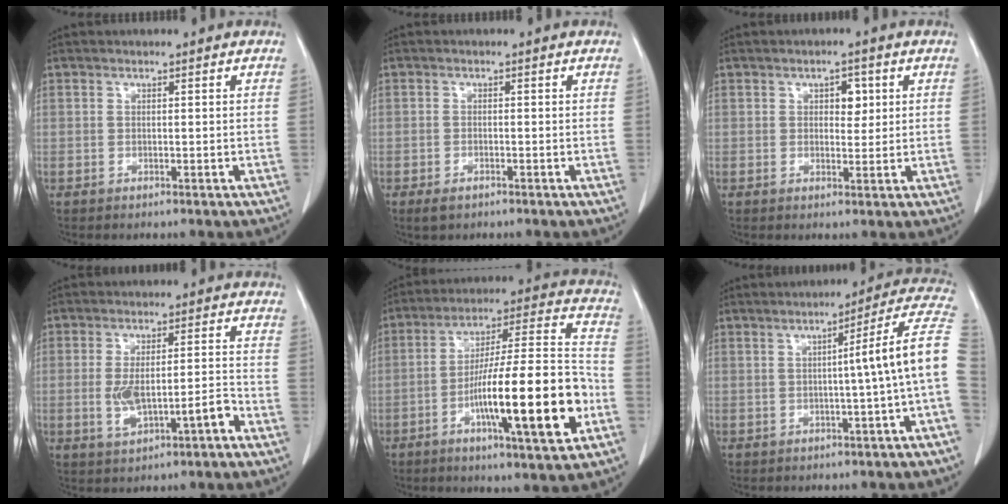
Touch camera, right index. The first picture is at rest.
{"total": 1.9, "force": [-1.2, 0.9, 1.2], "torque": [-0.024, -0.002, -0.012]}
{"total": 2.9, "force": [0.9, 1.7, 2.2], "torque": [-0.028, 0.003, 0.013]}
{"total": 7.5, "force": [-2.5, 2.0, 6.8], "torque": [-0.127, 0.014, -0.031]}
{"total": 20.3, "force": [-6.6, 1.8, 19.1], "torque": [-0.297, 0.004, -0.099]}
{"total": 9.7, "force": [-0.8, -2.1, 9.5], "torque": [-0.109, 0.018, -0.015]}